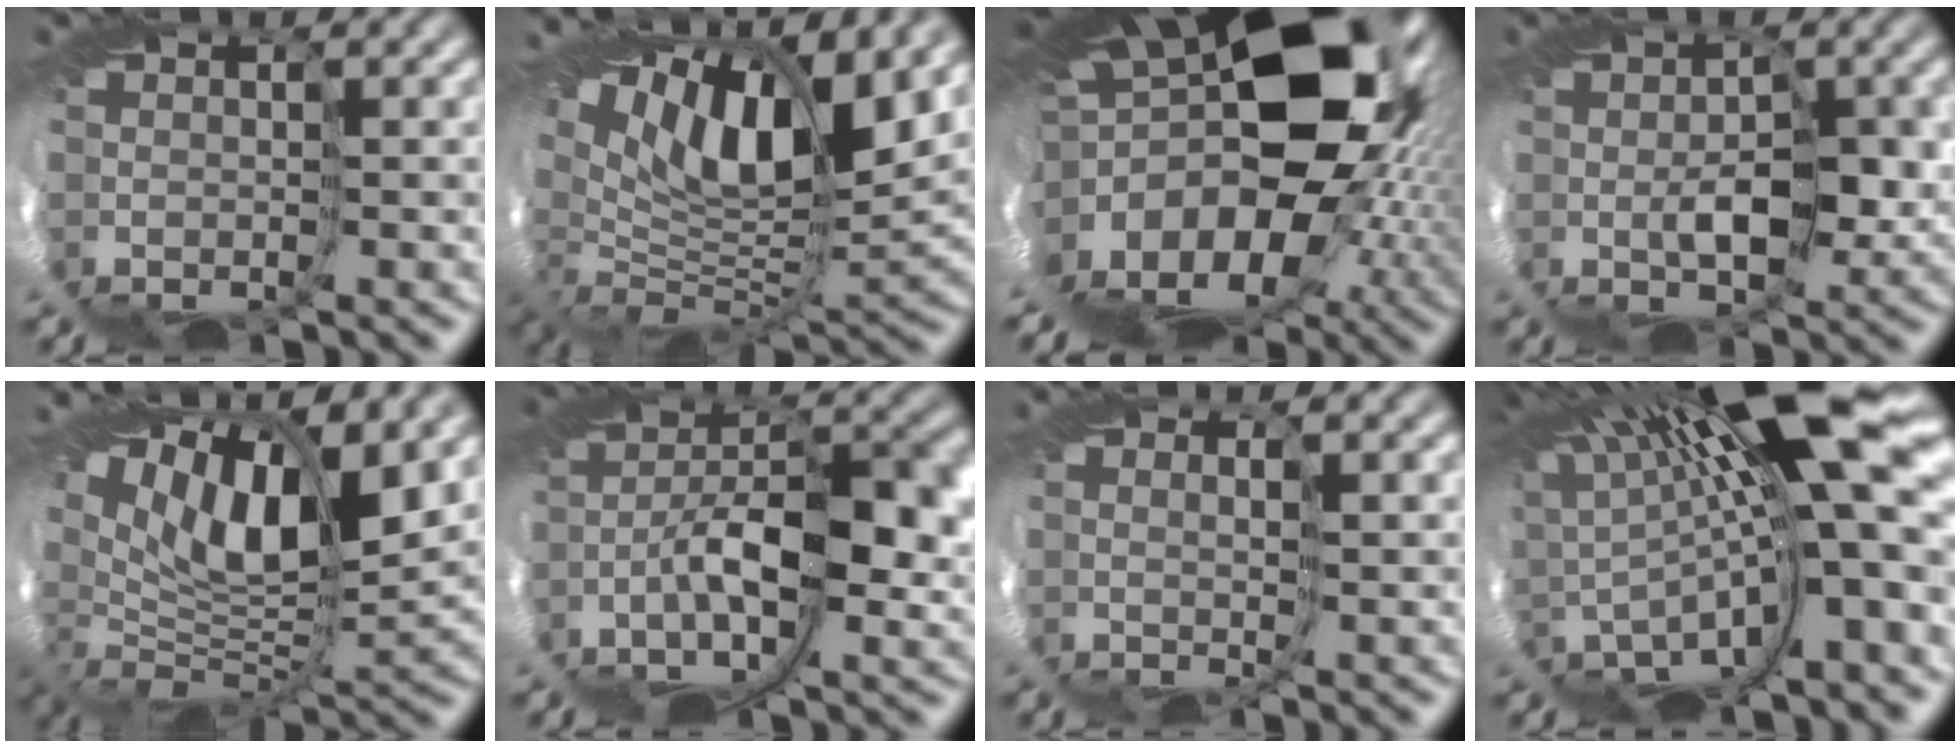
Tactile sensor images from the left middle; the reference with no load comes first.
{"total": 9.6, "force": [7.6, 1.9, 5.4], "torque": [-0.102, 0.005, 0.137]}
{"total": 15.7, "force": [2.1, 9.4, 12.4], "torque": [-0.219, -0.033, 0.043]}
{"total": 2.0, "force": [0.9, -0.3, 1.8], "torque": [-0.042, 0.002, 0.010]}
{"total": 8.6, "force": [7.1, 1.4, 4.7], "torque": [-0.084, -0.001, 0.128]}
{"total": 6.3, "force": [-1.3, 2.5, 5.6], "torque": [-0.116, 0.006, -0.030]}
{"total": 3.1, "force": [1.5, -2.3, -1.5], "torque": [0.019, -0.005, 0.027]}
{"total": 12.9, "force": [4.2, 0.5, 12.2], "torque": [-0.193, -0.004, 0.083]}